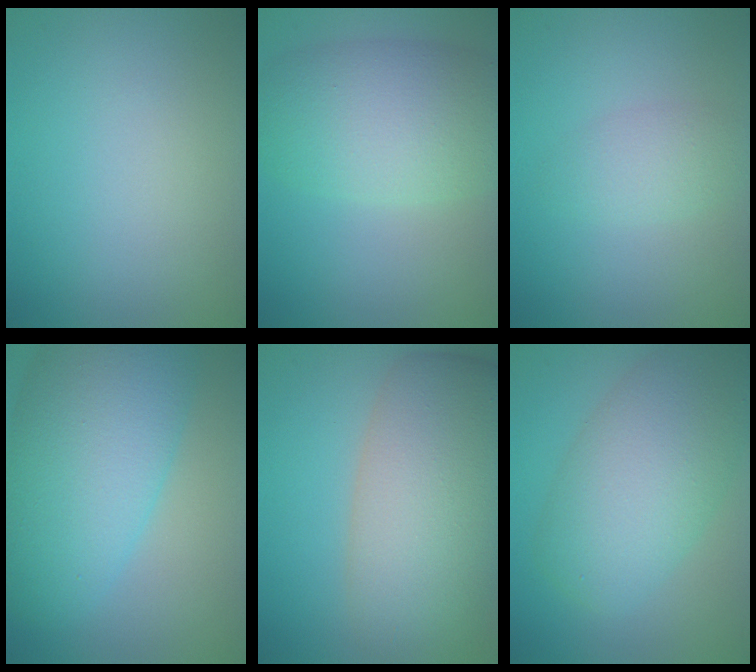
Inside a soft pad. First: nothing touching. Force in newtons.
{"total": 7.9, "press": 7.9, "slide": 0.3}
{"total": 2.1, "press": 2.1, "slide": 0.1}
{"total": 10.5, "press": 10.5, "slide": 0.3}
{"total": 10.6, "press": 10.5, "slide": 0.6}
{"total": 8.0, "press": 7.9, "slide": 0.4}